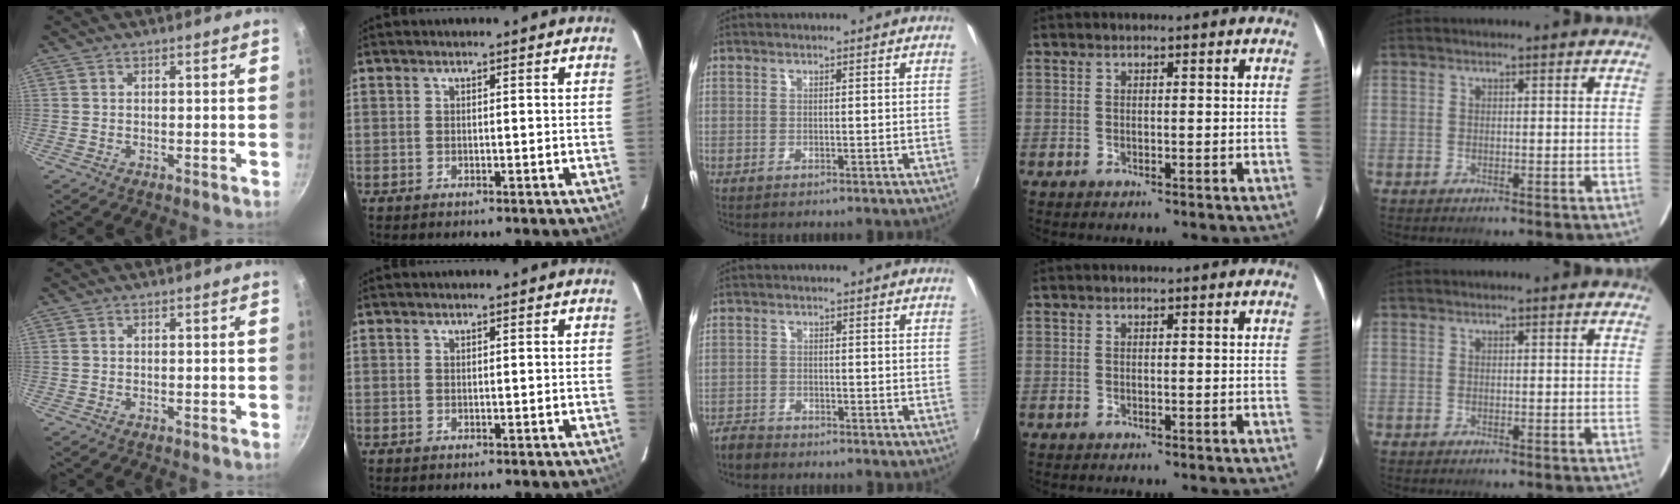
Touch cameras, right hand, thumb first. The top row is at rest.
{"middle": {"total": 3.2, "force": [-2.9, 1.1, 0.6], "torque": [-0.025, -0.007, -0.060]}}